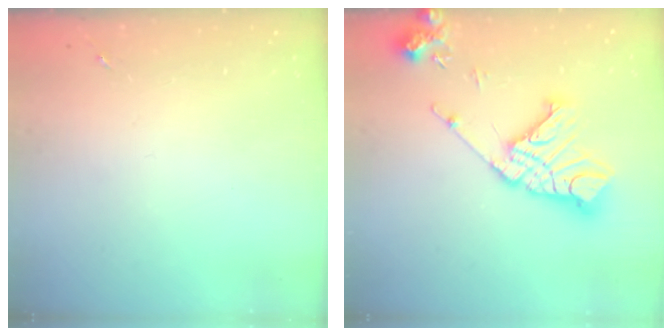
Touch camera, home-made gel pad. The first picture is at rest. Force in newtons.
{"total": 18.0, "press": 17.9, "slide": 2.5}